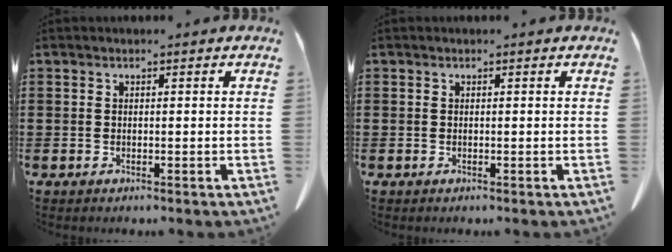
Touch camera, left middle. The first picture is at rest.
{"total": 0.0}